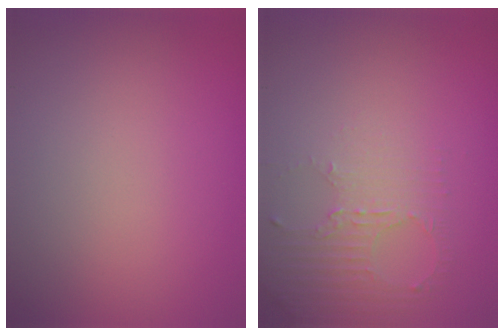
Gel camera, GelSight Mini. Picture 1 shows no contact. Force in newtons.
{"total": 2.6, "press": 1.9, "slide": 1.9}